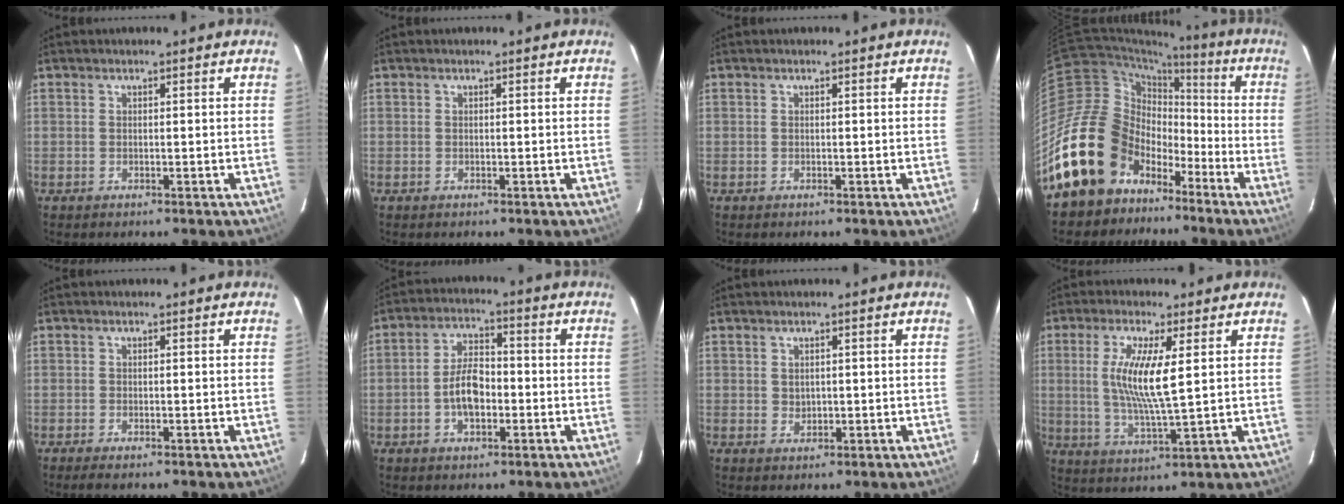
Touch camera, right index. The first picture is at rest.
{"total": 0.0}
{"total": 0.0}
{"total": 20.5, "force": [-11.2, 15.2, 7.8], "torque": [-0.182, 0.040, -0.180]}
{"total": 1.7, "force": [-1.4, 0.3, 1.0], "torque": [-0.021, -0.005, -0.024]}
{"total": 7.2, "force": [-1.9, 3.8, 5.8], "torque": [-0.111, 0.014, -0.029]}
{"total": 1.5, "force": [0.4, 1.4, 0.4], "torque": [-0.003, 0.001, 0.013]}
{"total": 9.7, "force": [1.9, 1.1, 9.5], "torque": [-0.188, -0.009, 0.037]}